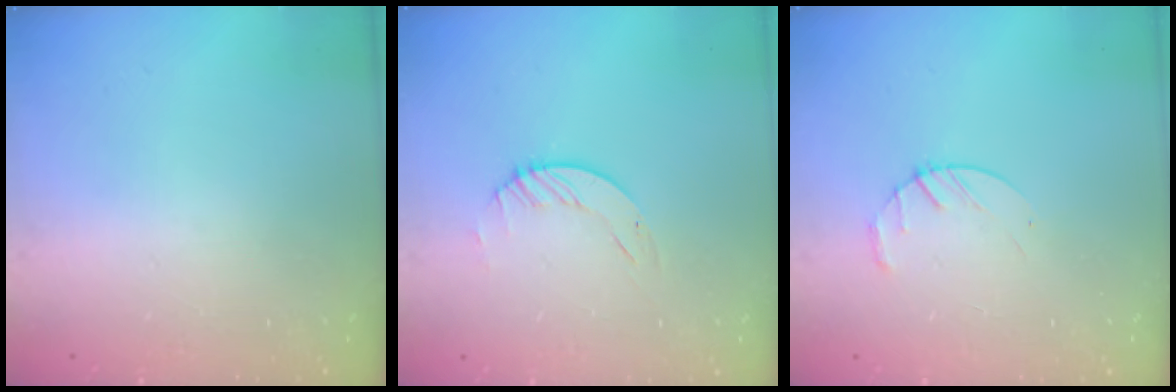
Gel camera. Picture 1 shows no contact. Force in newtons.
{"total": 1.2, "press": 1.2, "slide": 0.2}
{"total": 3.2, "press": 3.2, "slide": 0.5}